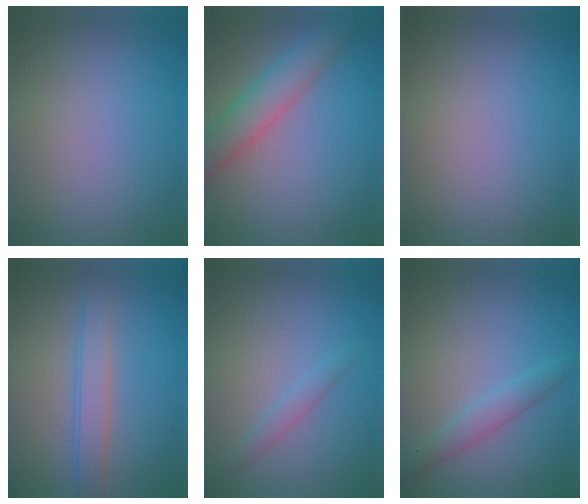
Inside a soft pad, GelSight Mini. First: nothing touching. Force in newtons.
{"total": 4.5, "press": 4.5, "slide": 0.2}
{"total": 0.0}
{"total": 2.8, "press": 2.8, "slide": 0.1}
{"total": 1.3, "press": 1.3, "slide": 0.1}
{"total": 2.2, "press": 2.2, "slide": 0.1}